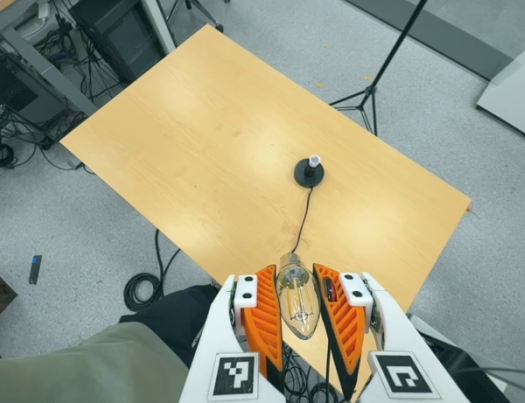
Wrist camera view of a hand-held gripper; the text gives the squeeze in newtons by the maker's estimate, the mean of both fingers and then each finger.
{"total": 15.2, "left": 14.9, "right": 15.4}